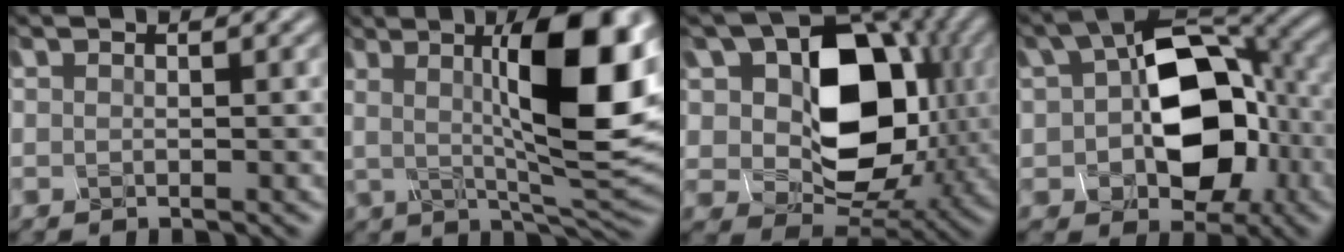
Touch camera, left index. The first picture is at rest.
{"total": 12.0, "force": [1.0, 3.1, 11.6], "torque": [-0.167, -0.001, 0.012]}
{"total": 13.0, "force": [1.4, 9.2, 9.2], "torque": [-0.140, -0.005, 0.021]}
{"total": 11.9, "force": [-0.9, 7.6, 9.1], "torque": [-0.134, 0.000, -0.017]}